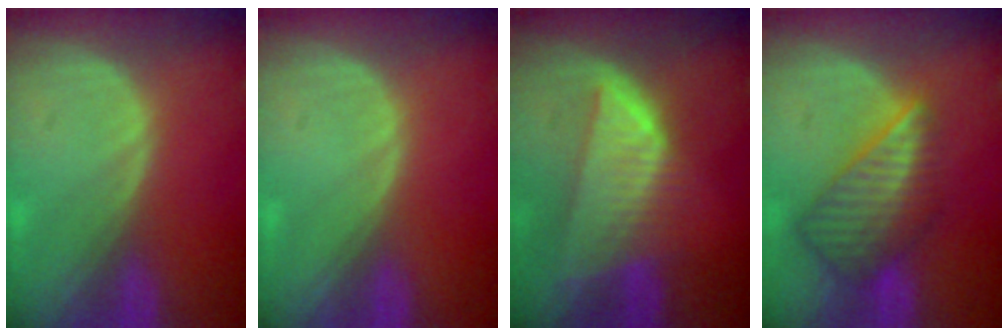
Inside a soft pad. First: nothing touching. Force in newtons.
{"total": 0.0}
{"total": 8.4, "press": 7.4, "slide": 4.0}
{"total": 8.7, "press": 7.6, "slide": 4.3}